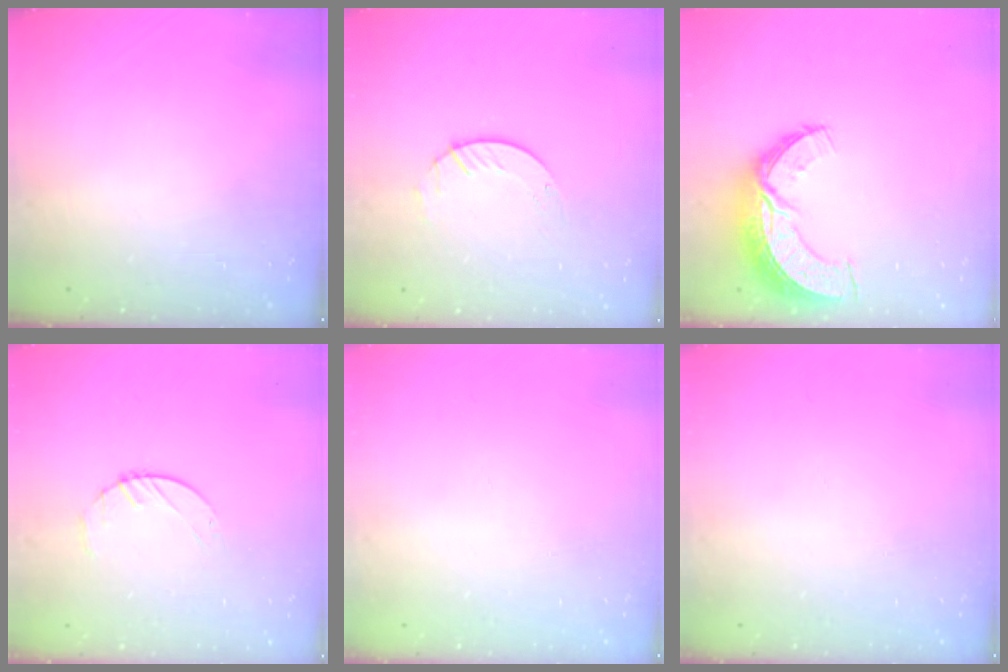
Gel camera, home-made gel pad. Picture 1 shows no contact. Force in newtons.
{"total": 2.7, "press": 2.7, "slide": 0.3}
{"total": 9.7, "press": 9.7, "slide": 0.7}
{"total": 1.9, "press": 1.9, "slide": 0.3}
{"total": 0.0}
{"total": 0.0}